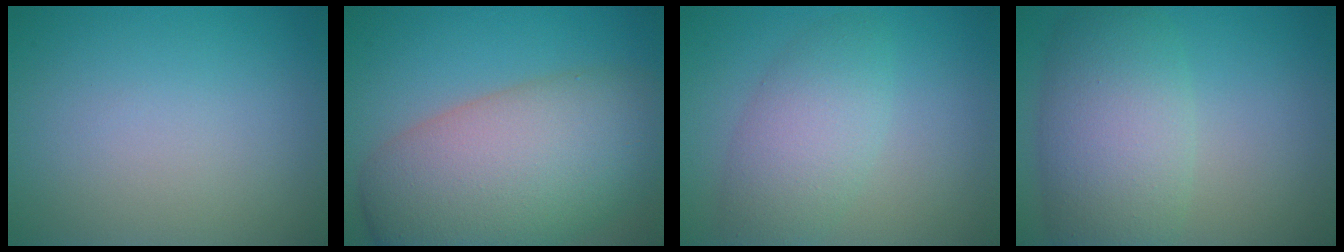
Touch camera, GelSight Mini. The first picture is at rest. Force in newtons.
{"total": 12.2, "press": 12.1, "slide": 0.6}
{"total": 4.5, "press": 4.5, "slide": 0.2}
{"total": 7.2, "press": 7.2, "slide": 0.6}